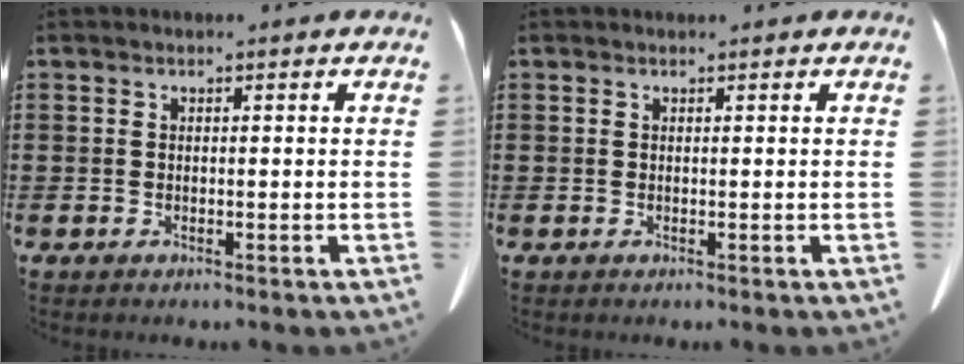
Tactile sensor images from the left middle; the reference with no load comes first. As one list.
[{"total": 0.0}]